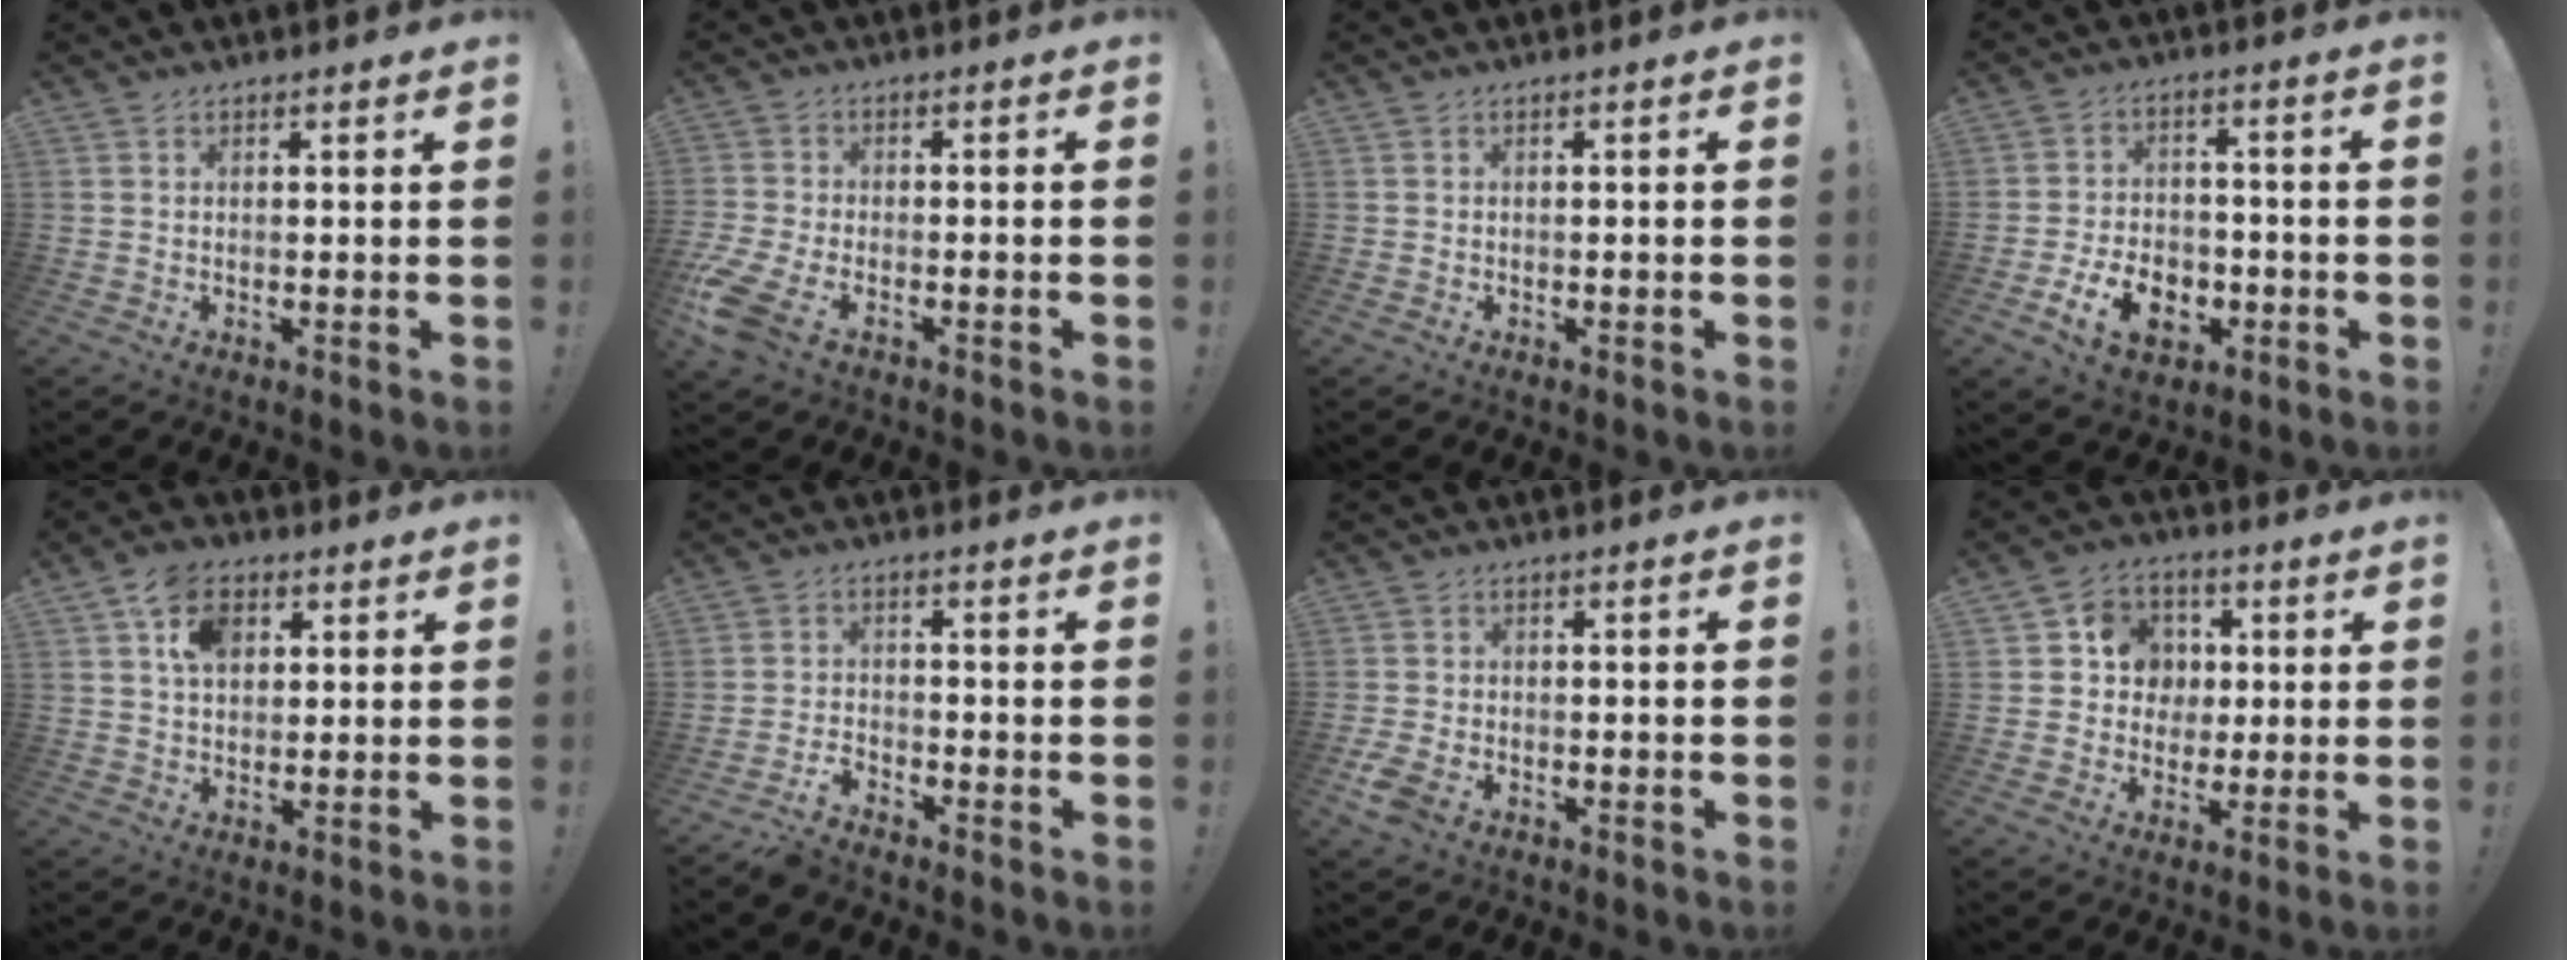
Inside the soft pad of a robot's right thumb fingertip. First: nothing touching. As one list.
[{"total": 8.8, "force": [-5.4, 3.5, 5.9], "torque": [-0.140, 0.009, -0.101]}, {"total": 0.9, "force": [-0.7, -0.3, 0.4], "torque": [-0.008, -0.001, -0.012]}, {"total": 11.6, "force": [-5.0, 7.7, 7.0], "torque": [-0.117, 0.035, -0.085]}, {"total": 9.5, "force": [3.9, 6.6, 5.7], "torque": [-0.097, 0.003, 0.073]}, {"total": 4.1, "force": [-3.7, 0.8, 1.4], "torque": [-0.041, -0.001, -0.073]}, {"total": 5.6, "force": [-3.4, 2.7, 3.5], "torque": [-0.083, 0.002, -0.062]}, {"total": 9.4, "force": [0.7, 9.1, 2.4], "torque": [-0.032, 0.002, 0.022]}]